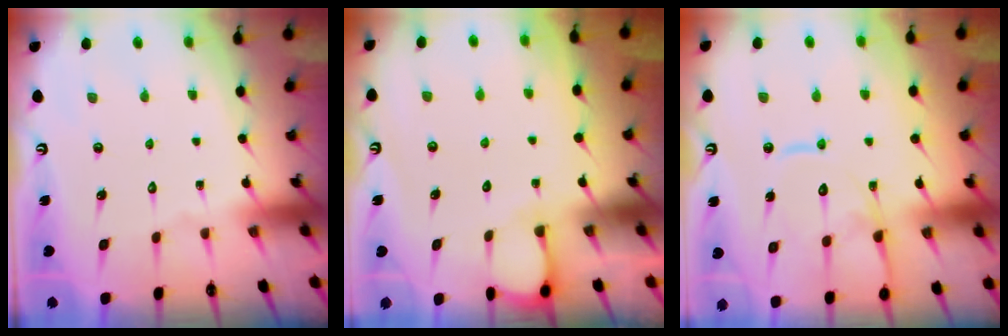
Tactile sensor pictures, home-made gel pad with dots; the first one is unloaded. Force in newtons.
{"total": 2.7, "press": 2.7, "slide": 0.3}
{"total": 13.7, "press": 13.6, "slide": 1.4}